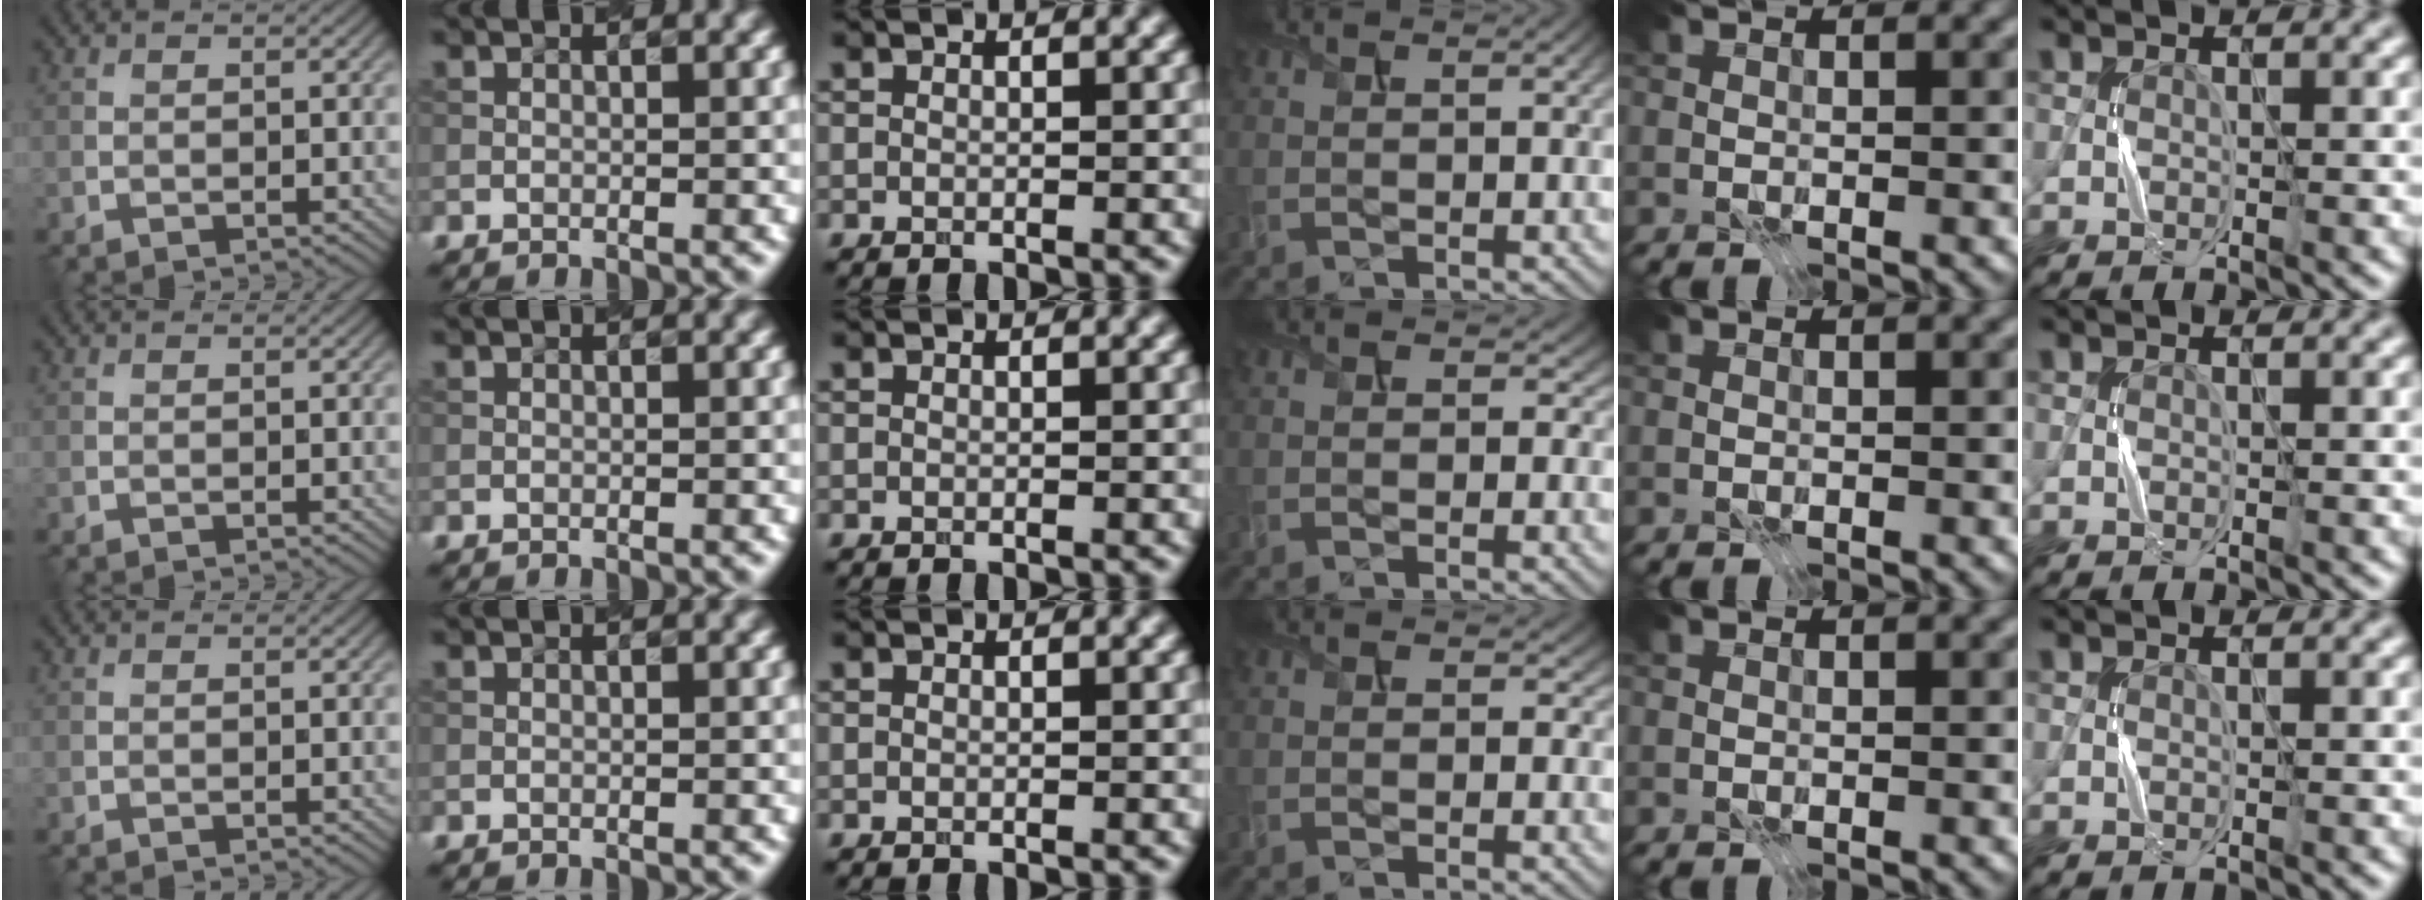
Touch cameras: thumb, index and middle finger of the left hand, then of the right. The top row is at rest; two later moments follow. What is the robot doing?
{"motion": "press", "object": "syringe"}